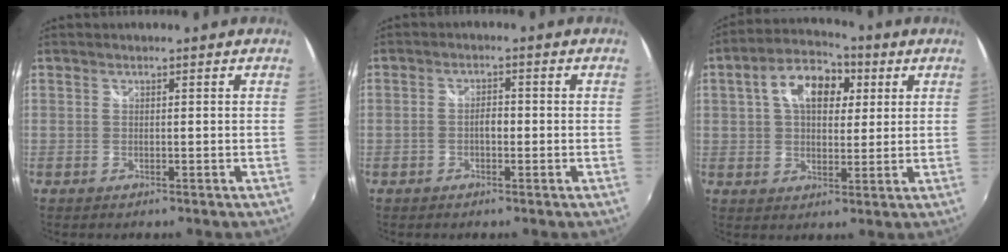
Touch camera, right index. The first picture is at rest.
{"total": 2.4, "force": [-1.1, 0.9, 2.0], "torque": [-0.046, 0.005, -0.025]}
{"total": 11.7, "force": [3.7, 7.4, 8.3], "torque": [-0.147, 0.036, 0.055]}